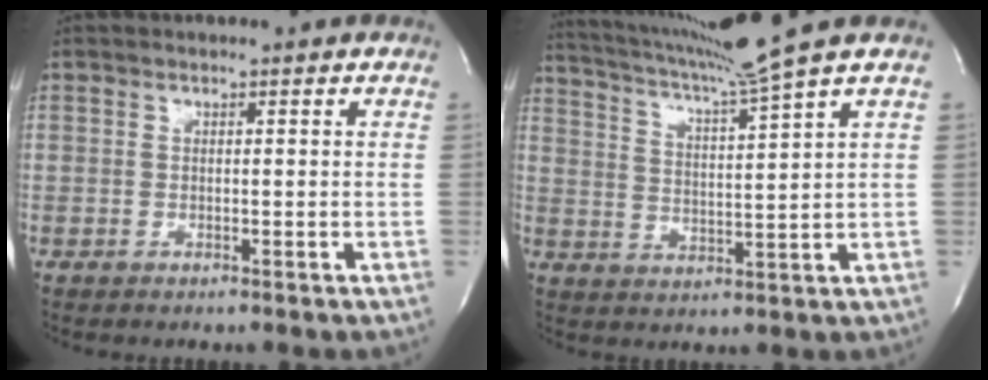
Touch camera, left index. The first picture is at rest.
{"total": 11.4, "force": [9.7, -3.7, 4.8], "torque": [-0.093, -0.029, 0.162]}